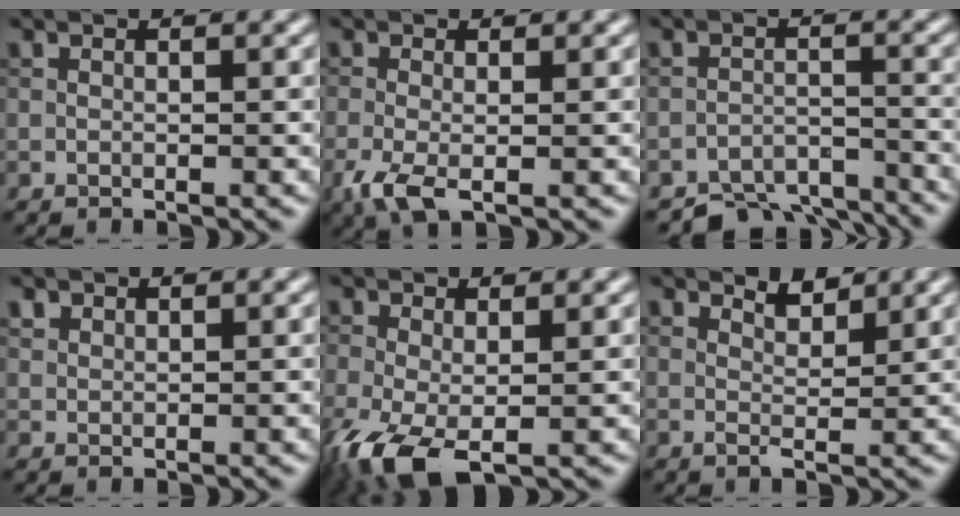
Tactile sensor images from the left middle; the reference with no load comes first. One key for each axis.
{"total": 3.0, "fx": -1.1, "fy": 1.2, "fz": 2.5, "tx": -0.064, "ty": -0.009, "tz": -0.025}
{"total": 5.6, "fx": -5.2, "fy": 1.7, "fz": 1.2, "tx": -0.017, "ty": -0.016, "tz": -0.083}
{"total": 1.0, "fx": 0.8, "fy": 0.6, "fz": 0.1, "tx": -0.003, "ty": 0.001, "tz": 0.018}
{"total": 6.2, "fx": -2.4, "fy": 3.1, "fz": 4.8, "tx": -0.122, "ty": -0.019, "tz": -0.046}
{"total": 1.7, "fx": 1.4, "fy": 0.2, "fz": 0.8, "tx": -0.017, "ty": -0.008, "tz": 0.025}